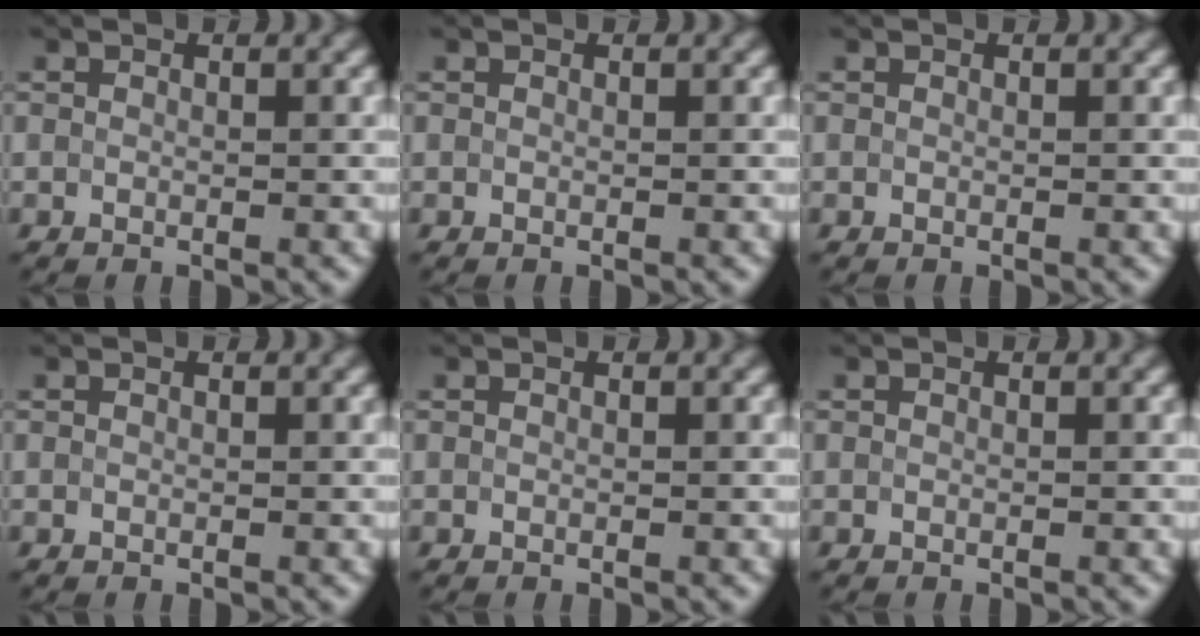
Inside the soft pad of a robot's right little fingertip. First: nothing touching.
{"total": 0.0}
{"total": 0.0}
{"total": 0.0}
{"total": 0.0}
{"total": 0.0}